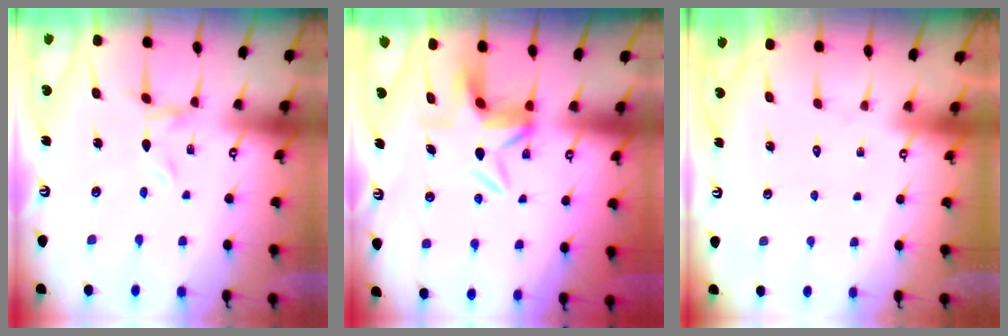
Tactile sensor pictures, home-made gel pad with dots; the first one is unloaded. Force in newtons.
{"total": 6.3, "press": 5.9, "slide": 2.2}
{"total": 1.6, "press": 1.6, "slide": 0.1}